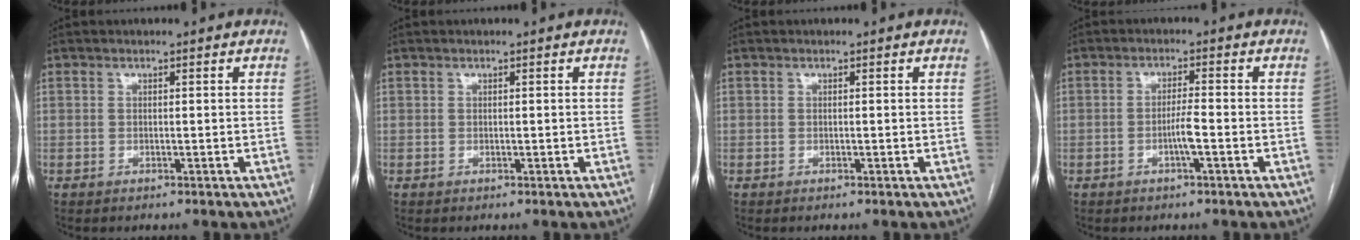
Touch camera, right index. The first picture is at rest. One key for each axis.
{"total": 0.0}
{"total": 0.0}
{"total": 3.0, "fx": -1.2, "fy": -0.1, "fz": 2.8, "tx": -0.051, "ty": -0.001, "tz": -0.023}